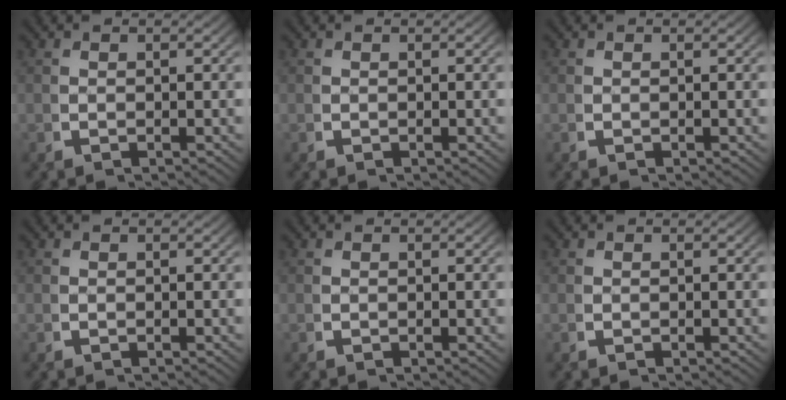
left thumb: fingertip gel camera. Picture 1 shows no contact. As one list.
[{"total": 0.0}, {"total": 0.0}, {"total": 0.0}, {"total": 0.0}, {"total": 0.0}]